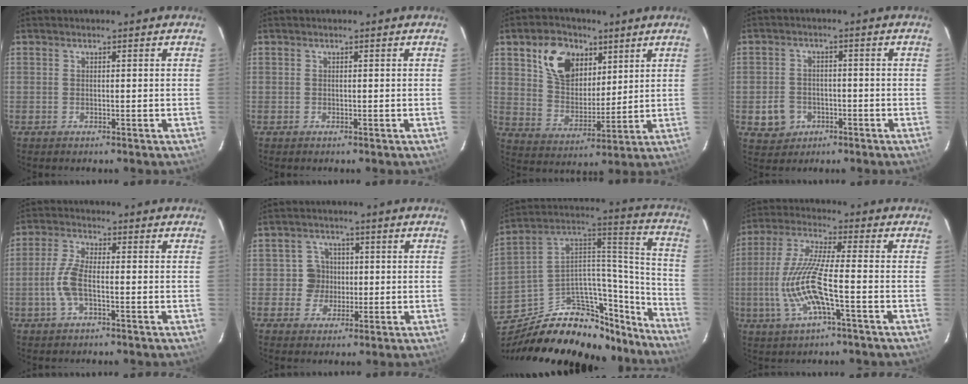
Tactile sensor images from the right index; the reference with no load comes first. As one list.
[{"total": 0.0}, {"total": 12.6, "force": [6.3, 8.4, 6.9], "torque": [-0.136, 0.028, 0.123]}, {"total": 5.8, "force": [-2.1, 5.2, 1.6], "torque": [-0.047, 0.014, -0.024]}, {"total": 5.8, "force": [-1.6, 1.9, 5.3], "torque": [-0.120, 0.004, -0.034]}, {"total": 4.5, "force": [-0.1, 4.5, 0.3], "torque": [0.000, 0.012, -0.003]}, {"total": 30.7, "force": [-24.0, 14.2, 12.6], "torque": [-0.189, 0.082, -0.348]}, {"total": 12.1, "force": [-3.3, 1.6, 11.5], "torque": [-0.245, -0.007, -0.063]}]